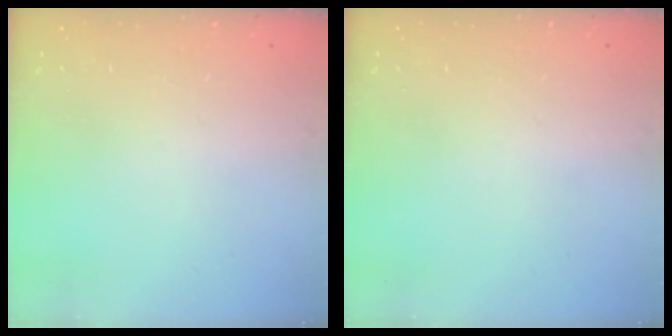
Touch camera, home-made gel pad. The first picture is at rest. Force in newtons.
{"total": 0.0}